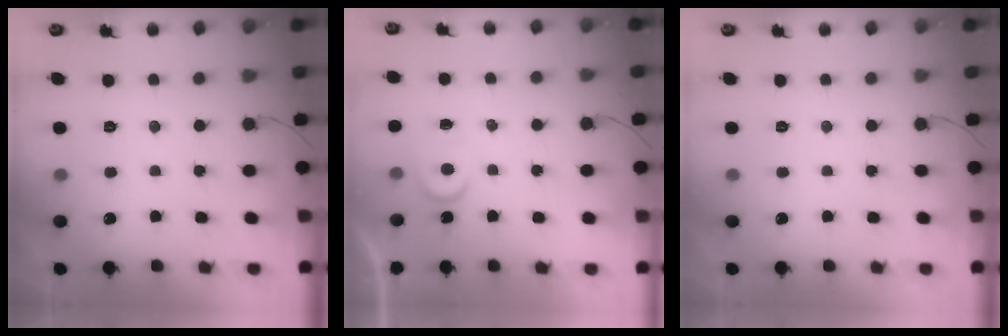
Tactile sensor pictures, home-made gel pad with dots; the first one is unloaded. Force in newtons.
{"total": 3.1, "press": 3.1, "slide": 0.4}
{"total": 0.0}